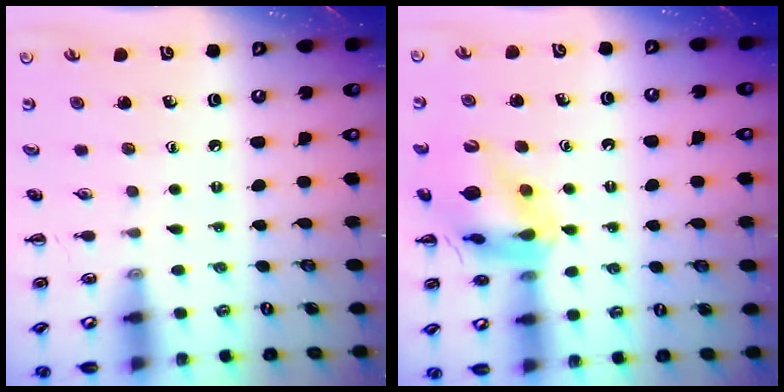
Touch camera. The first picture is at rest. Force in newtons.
{"total": 16.6, "press": 16.4, "slide": 2.3}